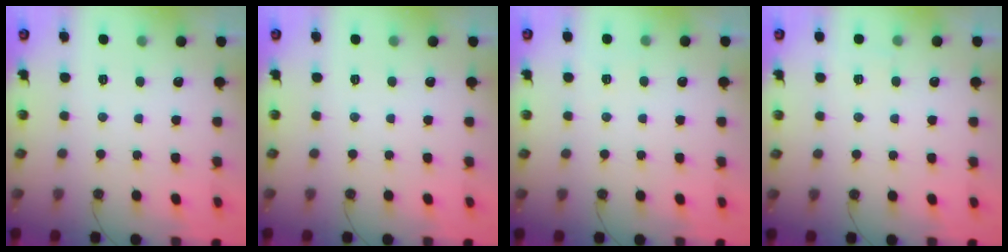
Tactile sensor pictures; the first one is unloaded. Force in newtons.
{"total": 0.0}
{"total": 2.4, "press": 2.4, "slide": 0.4}
{"total": 2.3, "press": 2.3, "slide": 0.4}